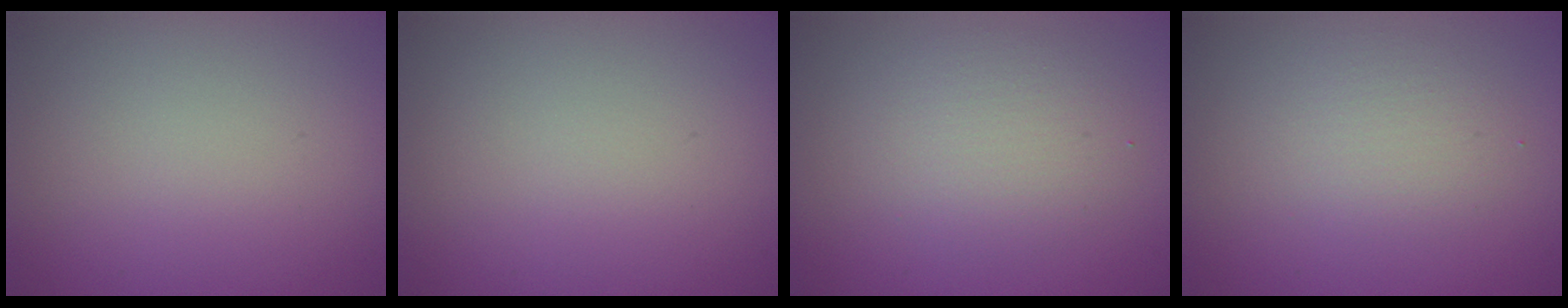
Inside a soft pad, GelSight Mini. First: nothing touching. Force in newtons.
{"total": 0.0}
{"total": 2.8, "press": 2.8, "slide": 0.2}
{"total": 1.9, "press": 1.9, "slide": 0.0}